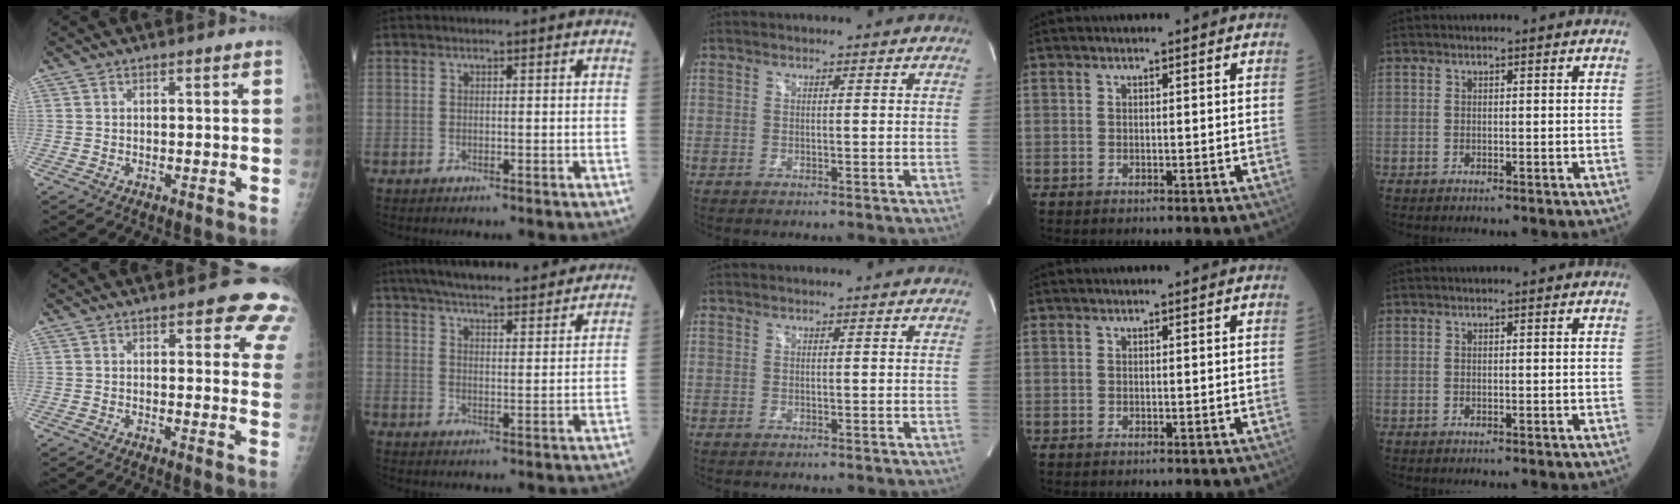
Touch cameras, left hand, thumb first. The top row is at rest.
{"thumb": {"total": 10.0, "force": [6.6, 3.8, 6.6], "torque": [-0.027, -0.027, 0.061]}, "index": {"total": 19.2, "force": [16.8, 3.2, 8.7], "torque": [-0.137, 0.032, 0.238]}}